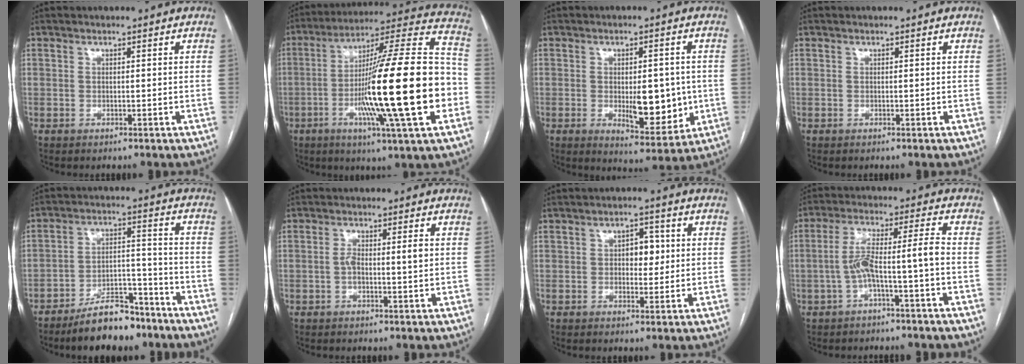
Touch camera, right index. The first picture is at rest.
{"total": 26.9, "force": [-5.7, 0.8, 26.3], "torque": [-0.391, -0.009, -0.107]}
{"total": 9.5, "force": [-1.1, 3.7, 8.6], "torque": [-0.119, -0.009, -0.005]}
{"total": 0.0}
{"total": 10.6, "force": [-8.4, 3.7, 5.3], "torque": [-0.086, 0.017, -0.145]}
{"total": 3.6, "force": [0.0, 0.8, 3.5], "torque": [-0.068, 0.008, -0.002]}
{"total": 4.0, "force": [0.5, 2.3, 3.2], "torque": [-0.042, 0.010, 0.009]}
{"total": 7.1, "force": [-2.3, -0.3, 6.8], "torque": [-0.129, 0.035, -0.037]}